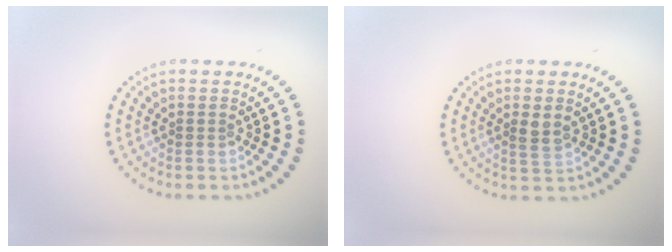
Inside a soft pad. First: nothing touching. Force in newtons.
{"total": 1.6, "press": 1.5, "slide": 0.5}